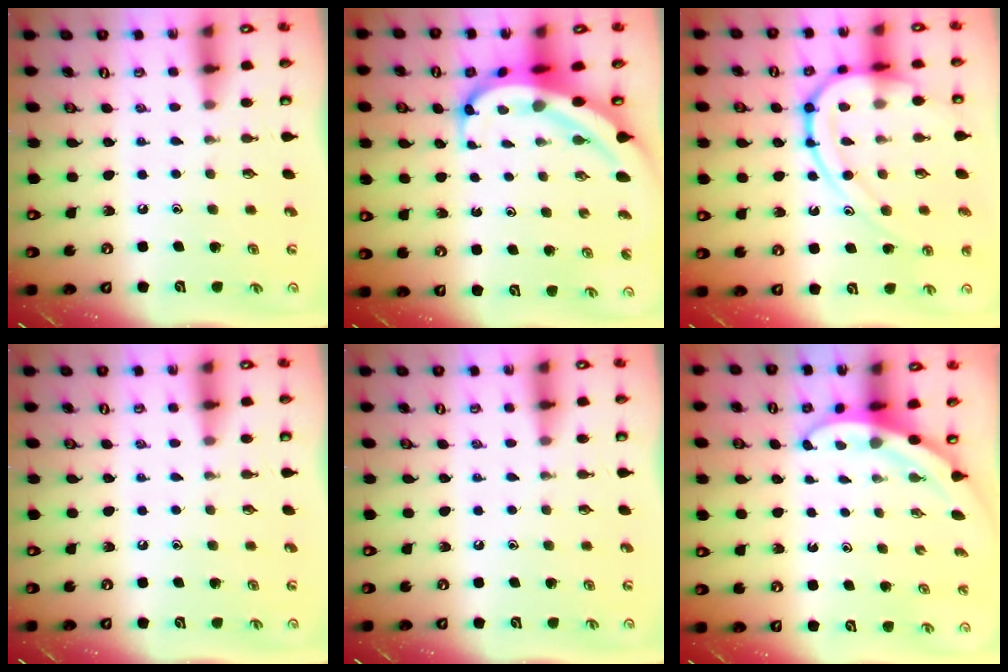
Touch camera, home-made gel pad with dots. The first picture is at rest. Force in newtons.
{"total": 8.9, "press": 8.9, "slide": 1.0}
{"total": 16.1, "press": 16.0, "slide": 1.3}
{"total": 0.0}
{"total": 0.0}
{"total": 3.4, "press": 3.4, "slide": 0.2}